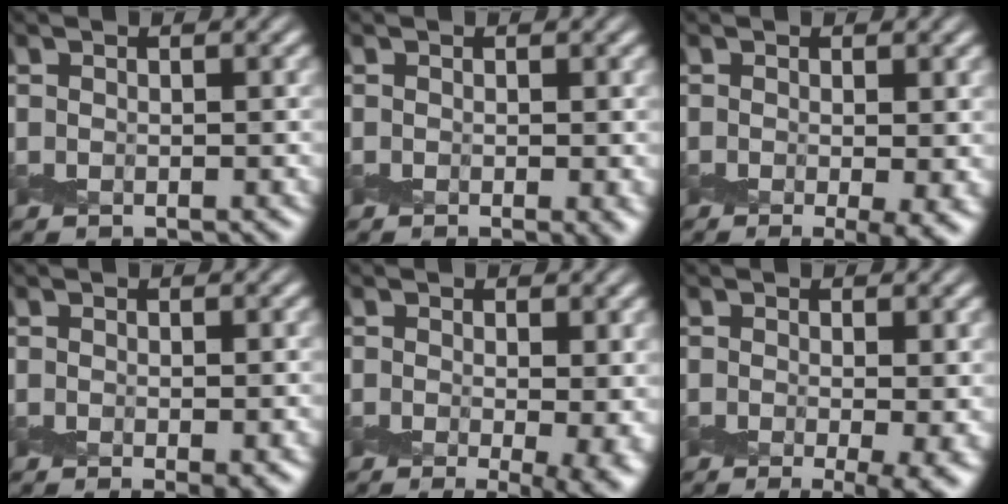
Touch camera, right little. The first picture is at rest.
{"total": 1.2, "force": [-0.2, 0.4, 1.1], "torque": [-0.016, -0.005, -0.003]}
{"total": 2.8, "force": [-0.8, 0.9, 2.5], "torque": [-0.037, -0.011, -0.014]}
{"total": 1.3, "force": [-0.6, 0.3, 1.2], "torque": [-0.020, -0.006, -0.010]}
{"total": 4.9, "force": [-0.9, 2.2, 4.3], "torque": [-0.064, -0.015, -0.013]}
{"total": 3.6, "force": [-1.0, 1.2, 3.2], "torque": [-0.047, -0.012, -0.018]}